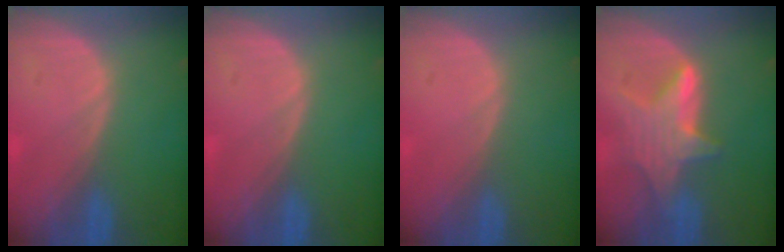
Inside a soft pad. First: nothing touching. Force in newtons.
{"total": 0.0}
{"total": 0.0}
{"total": 6.6, "press": 6.6, "slide": 0.2}